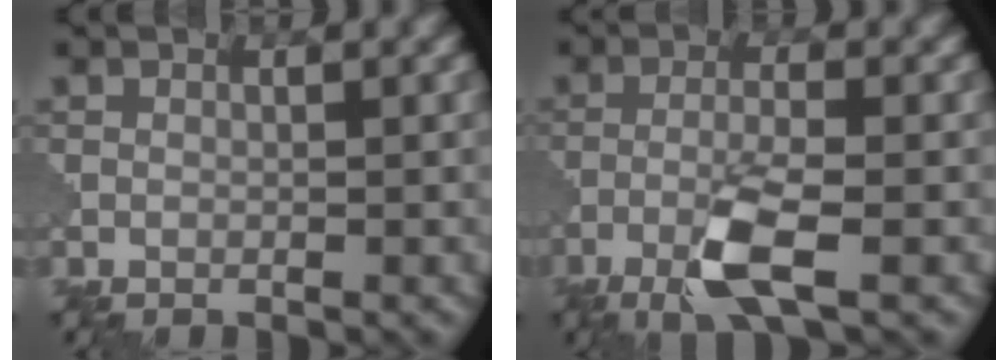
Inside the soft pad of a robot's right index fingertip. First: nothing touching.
{"total": 5.0, "force": [-2.5, 0.8, 4.3], "torque": [-0.083, 0.003, -0.054]}